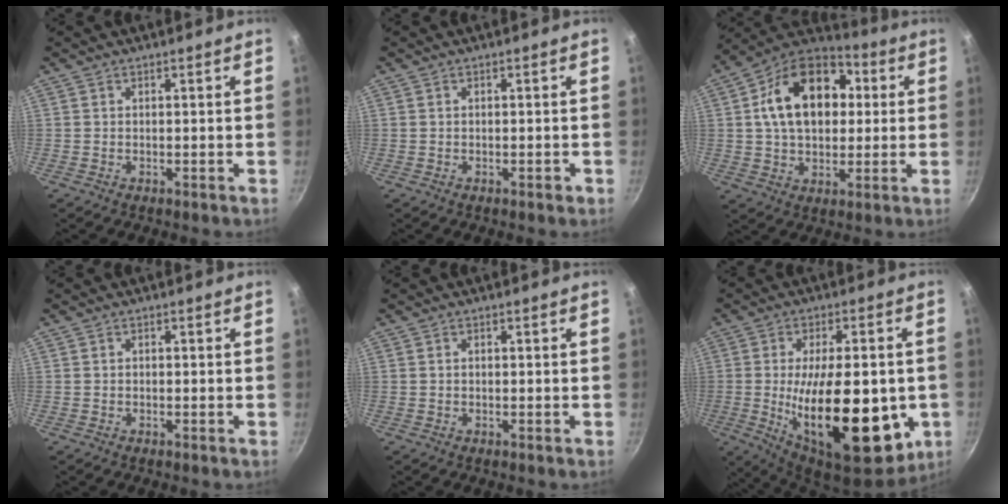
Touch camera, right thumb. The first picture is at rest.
{"total": 0.7, "force": [-0.4, 0.4, 0.5], "torque": [-0.005, 0.006, -0.003]}
{"total": 20.1, "force": [3.7, 13.8, 14.1], "torque": [-0.207, 0.026, 0.043]}
{"total": 0.5, "force": [-0.1, 0.4, 0.2], "torque": [-0.004, 0.003, -0.002]}
{"total": 0.5, "force": [0.0, 0.4, 0.3], "torque": [-0.004, 0.004, 0.001]}
{"total": 25.6, "force": [-4.1, 11.4, 22.5], "torque": [-0.329, -0.007, -0.047]}